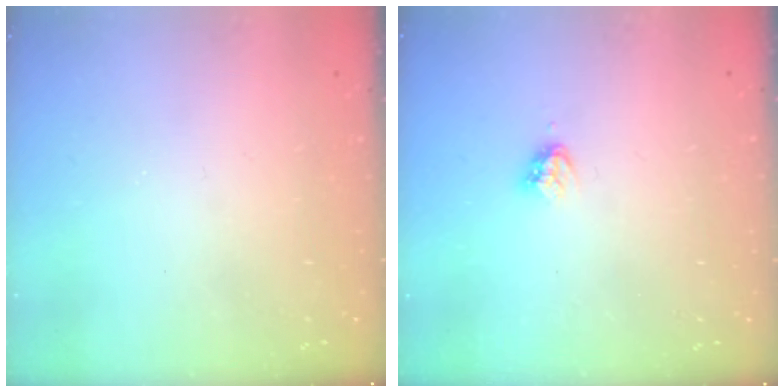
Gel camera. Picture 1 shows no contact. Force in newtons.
{"total": 3.5, "press": 3.5, "slide": 0.3}